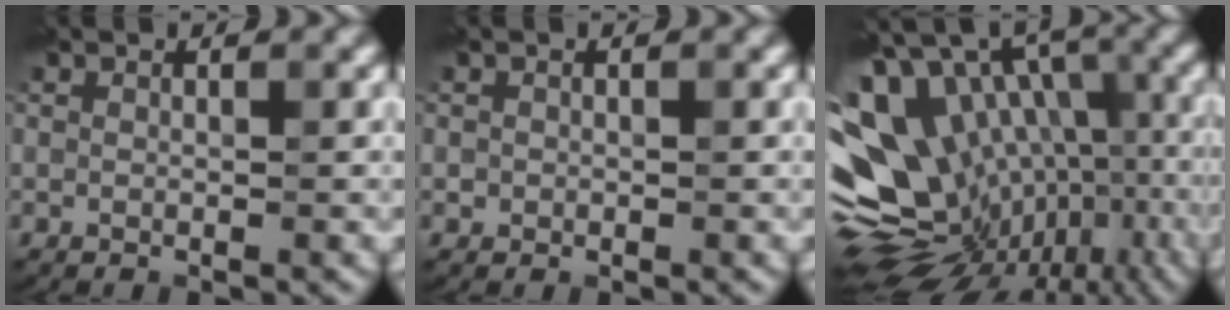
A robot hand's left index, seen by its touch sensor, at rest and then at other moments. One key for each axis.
{"total": 0.5, "fx": 0.0, "fy": 0.5, "fz": 0.0, "tx": 0.006, "ty": -0.003, "tz": -0.002}
{"total": 17.1, "fx": -3.1, "fy": 12.2, "fz": 11.6, "tx": -0.201, "ty": 0.011, "tz": 0.006}